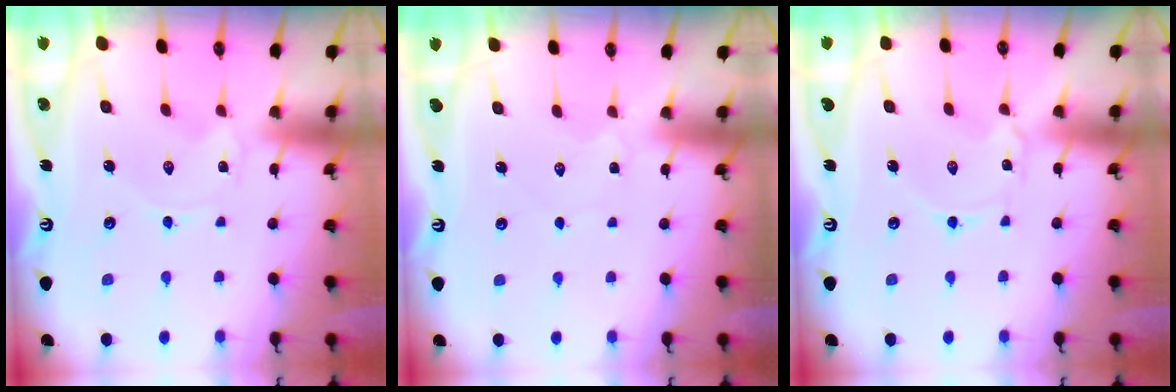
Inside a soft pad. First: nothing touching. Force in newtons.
{"total": 2.8, "press": 2.8, "slide": 0.3}
{"total": 1.5, "press": 1.5, "slide": 0.2}